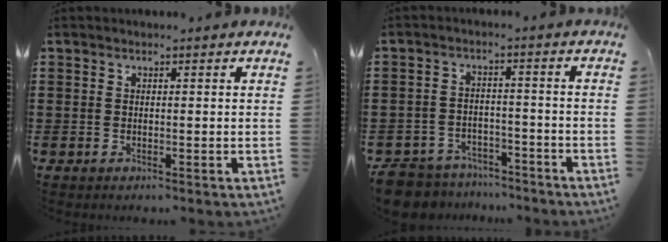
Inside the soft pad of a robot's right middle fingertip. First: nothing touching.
{"total": 6.3, "force": [-6.1, 1.3, 0.5], "torque": [-0.033, 0.007, -0.130]}